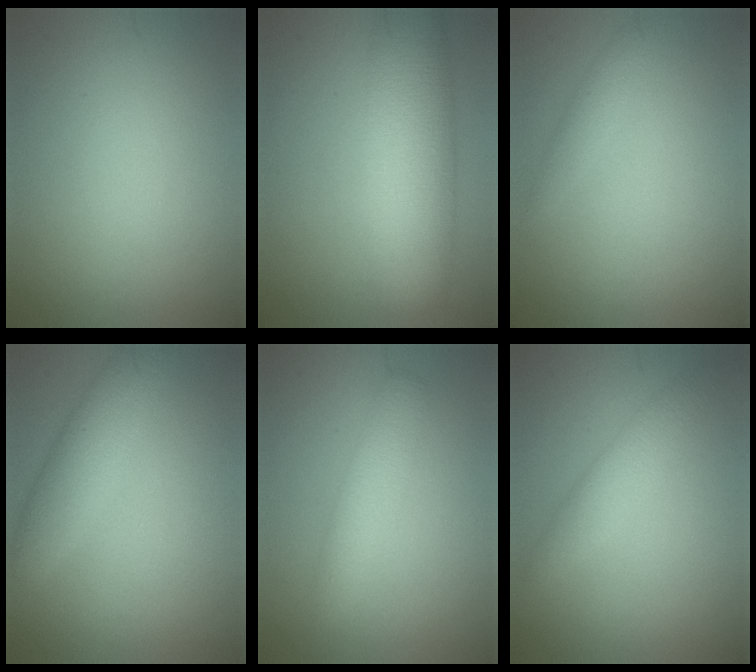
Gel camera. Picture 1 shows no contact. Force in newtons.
{"total": 9.0, "press": 9.0, "slide": 0.7}
{"total": 1.1, "press": 1.1, "slide": 0.1}
{"total": 3.5, "press": 3.5, "slide": 0.2}
{"total": 2.8, "press": 2.8, "slide": 0.1}
{"total": 2.5, "press": 2.5, "slide": 0.1}